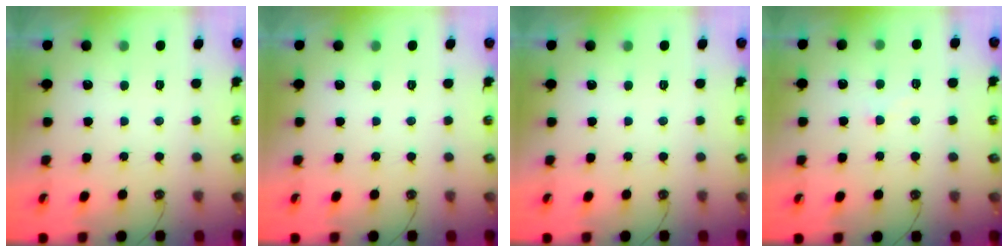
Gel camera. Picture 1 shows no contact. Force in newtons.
{"total": 0.0}
{"total": 0.0}
{"total": 2.7, "press": 2.7, "slide": 0.5}